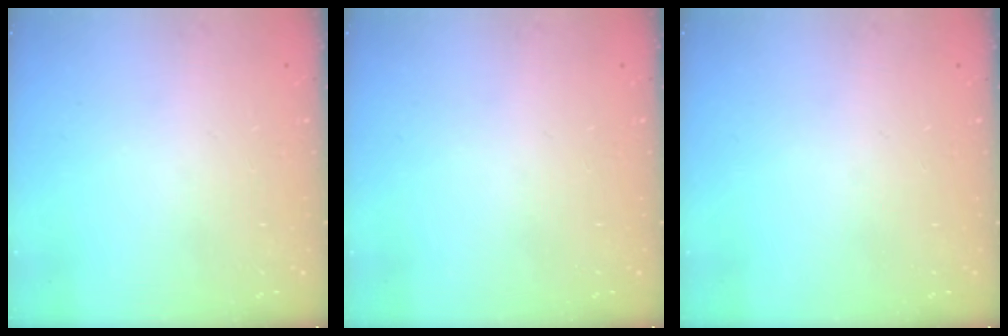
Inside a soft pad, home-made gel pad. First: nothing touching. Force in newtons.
{"total": 0.0}
{"total": 0.0}